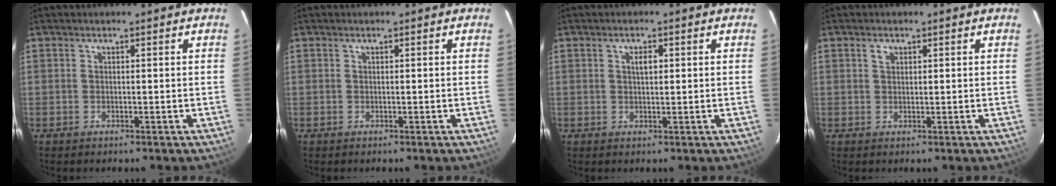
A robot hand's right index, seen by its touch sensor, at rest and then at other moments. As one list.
[{"total": 0.0}, {"total": 2.0, "force": [0.6, 0.9, 1.6], "torque": [-0.027, 0.005, 0.010]}, {"total": 1.4, "force": [0.7, 1.0, 0.7], "torque": [-0.014, 0.005, 0.012]}]